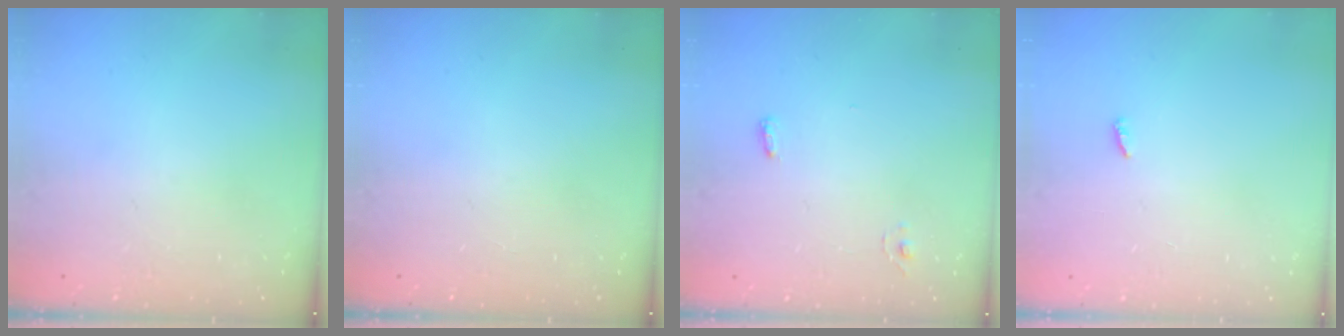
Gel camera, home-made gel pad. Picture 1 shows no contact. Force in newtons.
{"total": 0.0}
{"total": 4.1, "press": 3.5, "slide": 2.2}
{"total": 2.3, "press": 2.3, "slide": 0.2}